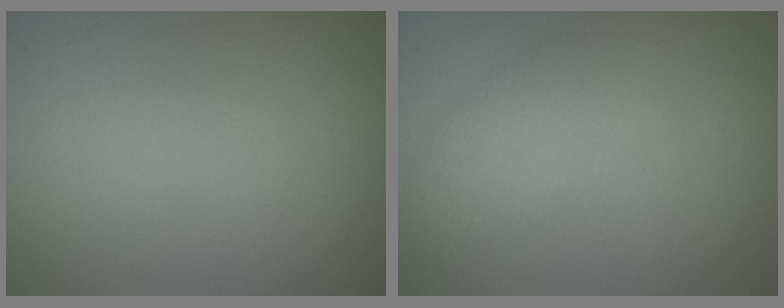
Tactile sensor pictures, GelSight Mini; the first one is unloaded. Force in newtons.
{"total": 2.9, "press": 2.9, "slide": 0.0}